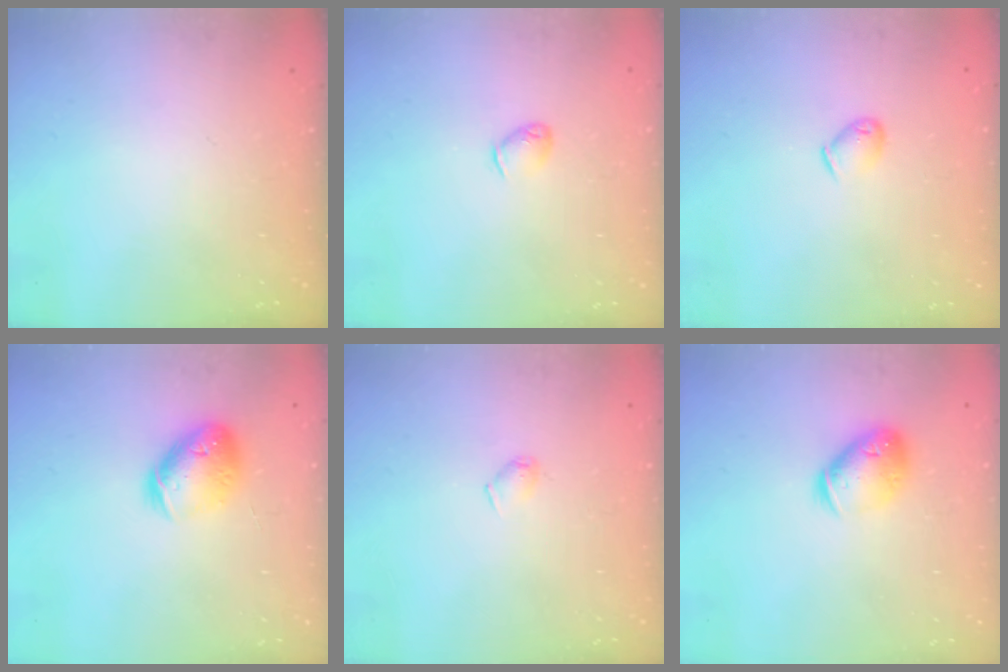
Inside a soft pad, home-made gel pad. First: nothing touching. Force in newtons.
{"total": 3.3, "press": 3.2, "slide": 0.6}
{"total": 4.2, "press": 4.1, "slide": 0.7}
{"total": 13.4, "press": 13.2, "slide": 2.1}
{"total": 4.2, "press": 4.1, "slide": 0.8}
{"total": 9.6, "press": 9.5, "slide": 1.2}